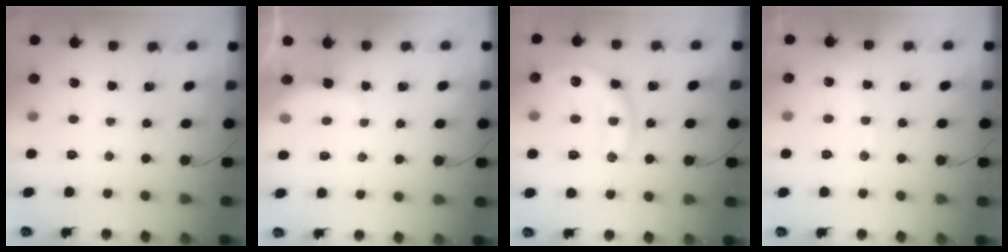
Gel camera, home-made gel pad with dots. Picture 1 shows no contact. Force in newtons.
{"total": 2.3, "press": 2.2, "slide": 0.6}
{"total": 15.2, "press": 15.1, "slide": 1.5}
{"total": 6.7, "press": 6.6, "slide": 1.2}